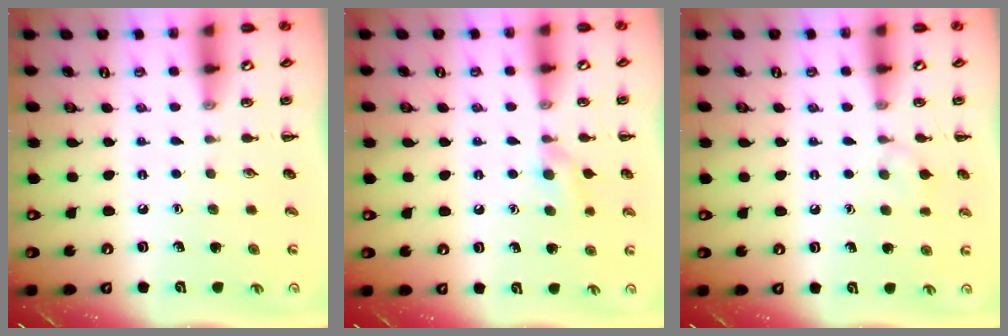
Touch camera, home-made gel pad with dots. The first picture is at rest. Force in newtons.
{"total": 6.7, "press": 6.4, "slide": 2.0}
{"total": 6.2, "press": 5.9, "slide": 1.8}